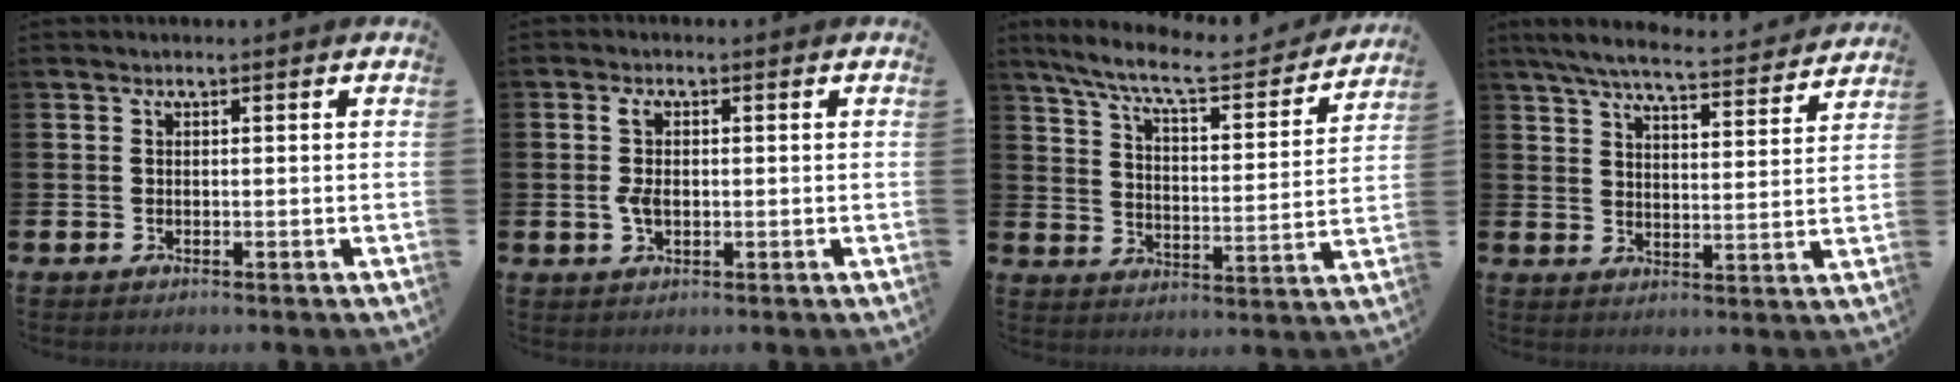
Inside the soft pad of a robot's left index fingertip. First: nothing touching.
{"total": 3.3, "force": [0.3, 2.0, 2.7], "torque": [-0.053, 0.009, 0.003]}
{"total": 8.7, "force": [7.7, 1.6, 3.9], "torque": [-0.101, -0.048, 0.127]}
{"total": 6.7, "force": [6.3, 0.6, 2.3], "torque": [-0.060, -0.044, 0.107]}